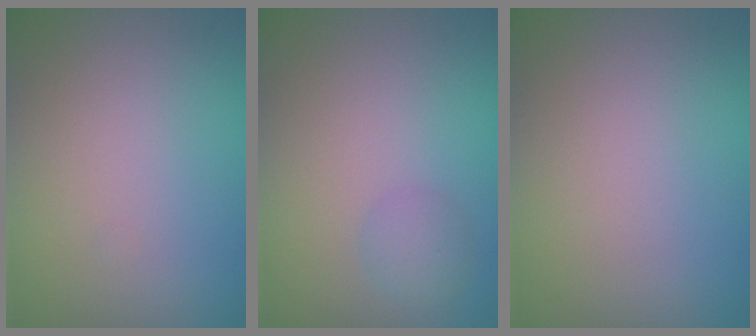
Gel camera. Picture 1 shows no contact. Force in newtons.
{"total": 1.5, "press": 1.5, "slide": 0.0}
{"total": 0.0}